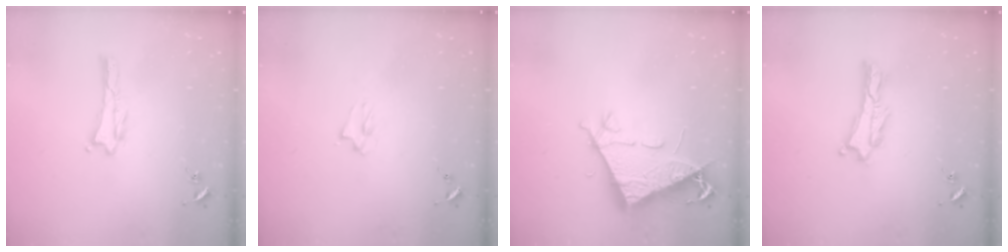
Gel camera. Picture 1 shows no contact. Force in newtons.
{"total": 1.4, "press": 1.3, "slide": 0.3}
{"total": 8.2, "press": 8.1, "slide": 1.2}
{"total": 1.2, "press": 1.1, "slide": 0.3}